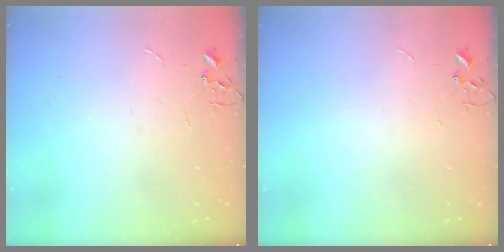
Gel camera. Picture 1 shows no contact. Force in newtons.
{"total": 0.0}